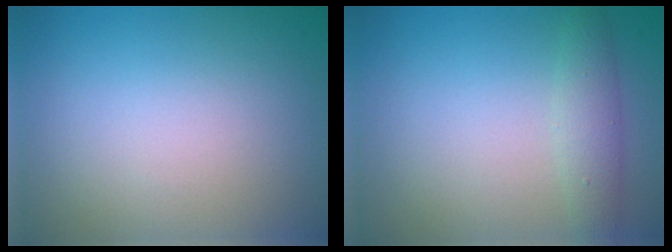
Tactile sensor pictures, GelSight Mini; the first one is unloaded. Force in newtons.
{"total": 2.1, "press": 2.1, "slide": 0.1}